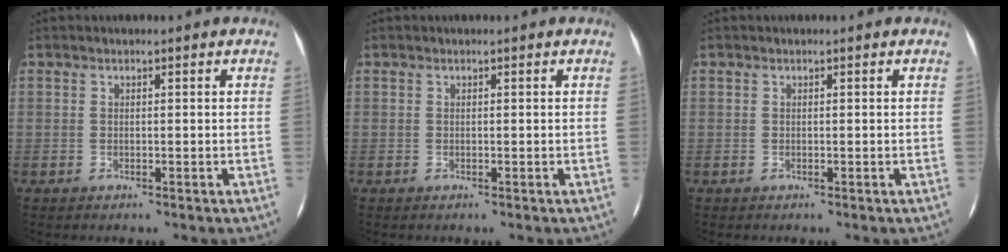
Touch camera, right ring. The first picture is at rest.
{"total": 0.0}
{"total": 0.0}